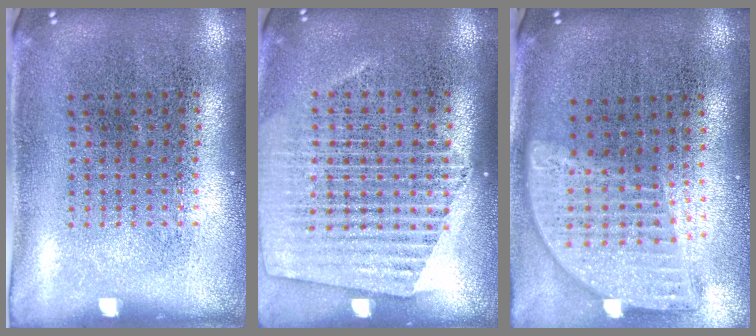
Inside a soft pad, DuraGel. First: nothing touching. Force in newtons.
{"total": 1.6, "press": 1.5, "slide": 0.6}
{"total": 2.0, "press": 1.6, "slide": 1.2}